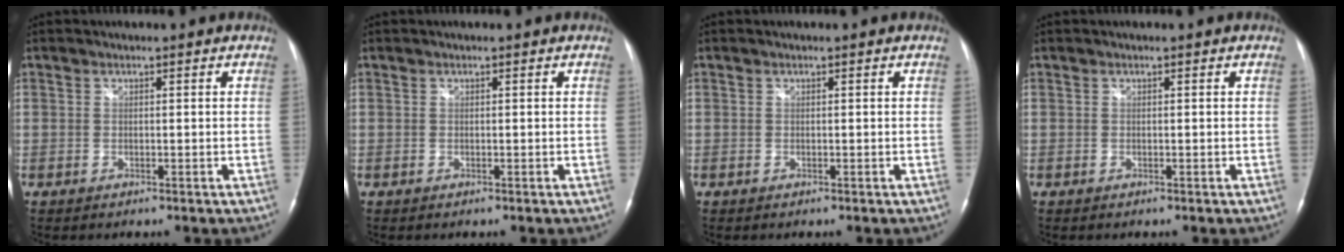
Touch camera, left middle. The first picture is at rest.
{"total": 0.0}
{"total": 0.0}
{"total": 0.0}